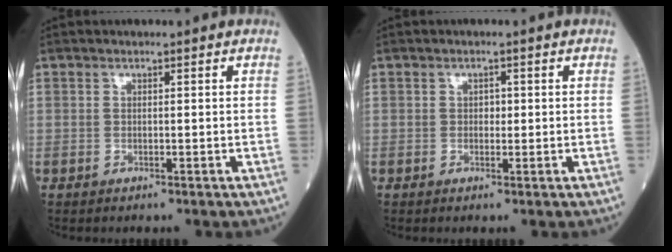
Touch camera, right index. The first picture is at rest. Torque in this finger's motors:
{"motor_torque": [0.10, 0.04, 0.14, 0.02]}